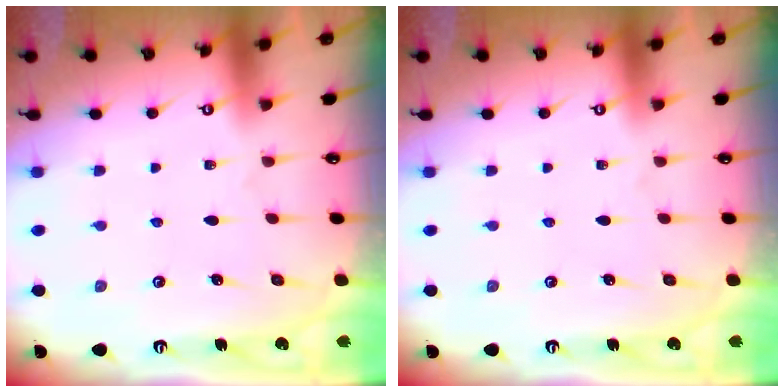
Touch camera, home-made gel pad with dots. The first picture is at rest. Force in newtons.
{"total": 0.0}